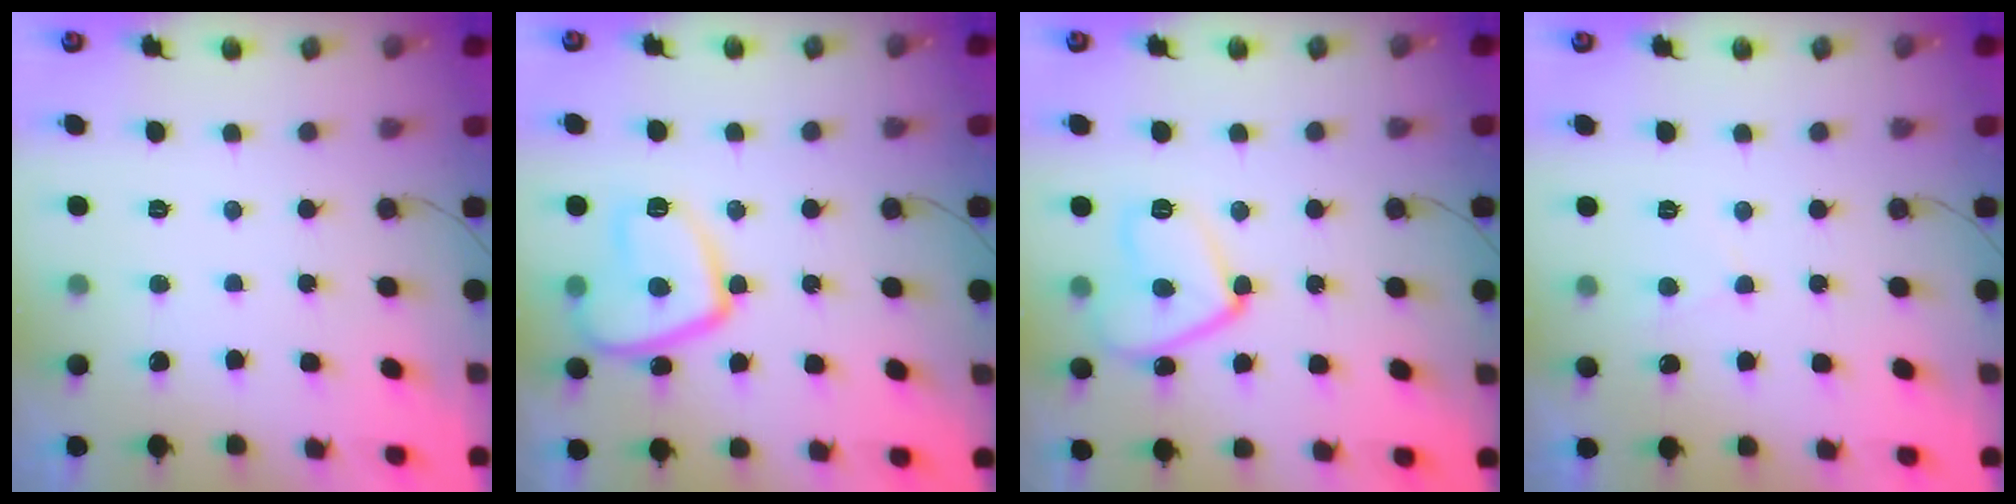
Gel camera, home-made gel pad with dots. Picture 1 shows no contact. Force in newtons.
{"total": 12.9, "press": 12.9, "slide": 1.3}
{"total": 11.6, "press": 11.6, "slide": 1.0}
{"total": 2.3, "press": 2.3, "slide": 0.4}